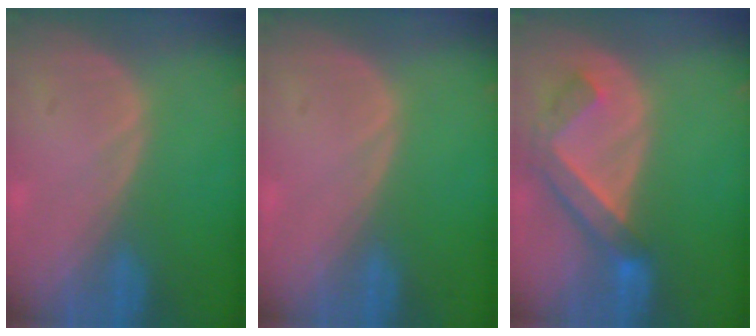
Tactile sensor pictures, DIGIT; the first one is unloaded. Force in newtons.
{"total": 0.0}
{"total": 6.3, "press": 5.9, "slide": 2.2}